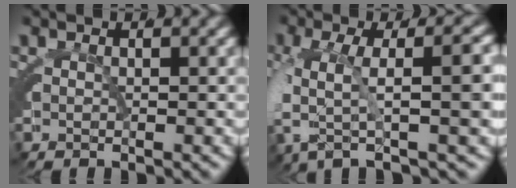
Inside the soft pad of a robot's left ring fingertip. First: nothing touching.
{"total": 5.1, "force": [-0.9, 1.9, 4.7], "torque": [-0.082, -0.003, -0.010]}